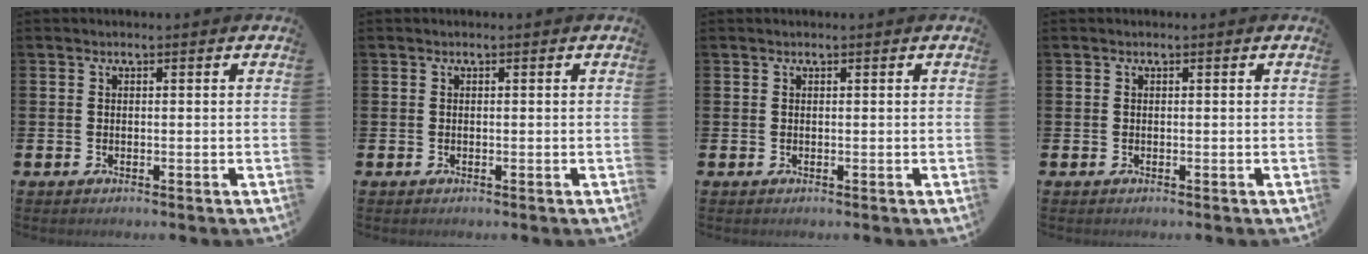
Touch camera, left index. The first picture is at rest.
{"total": 0.0}
{"total": 0.0}
{"total": 0.0}